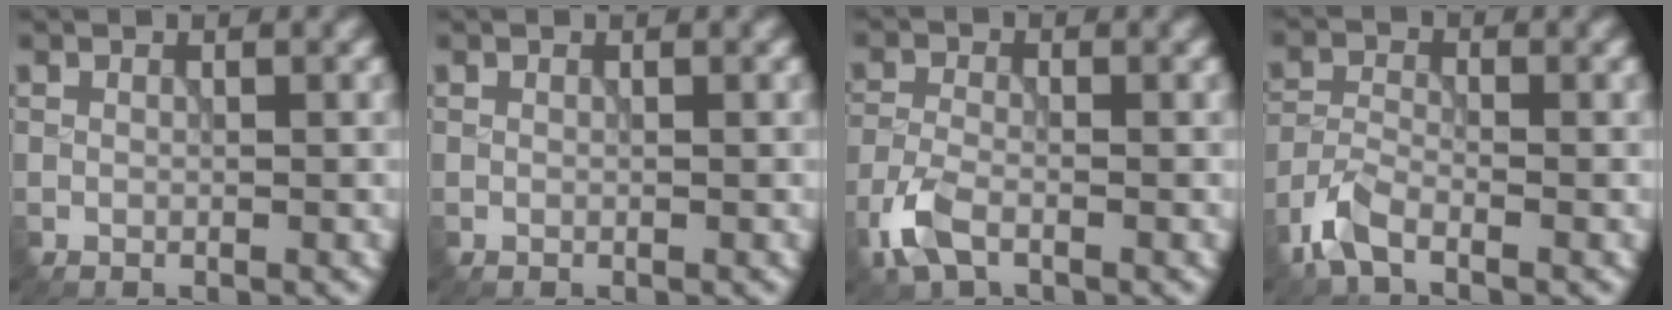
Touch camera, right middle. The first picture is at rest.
{"total": 0.0}
{"total": 3.6, "force": [-2.2, 1.6, 2.4], "torque": [-0.060, -0.004, -0.055]}
{"total": 3.5, "force": [-2.5, 1.2, 2.1], "torque": [-0.050, -0.002, -0.065]}